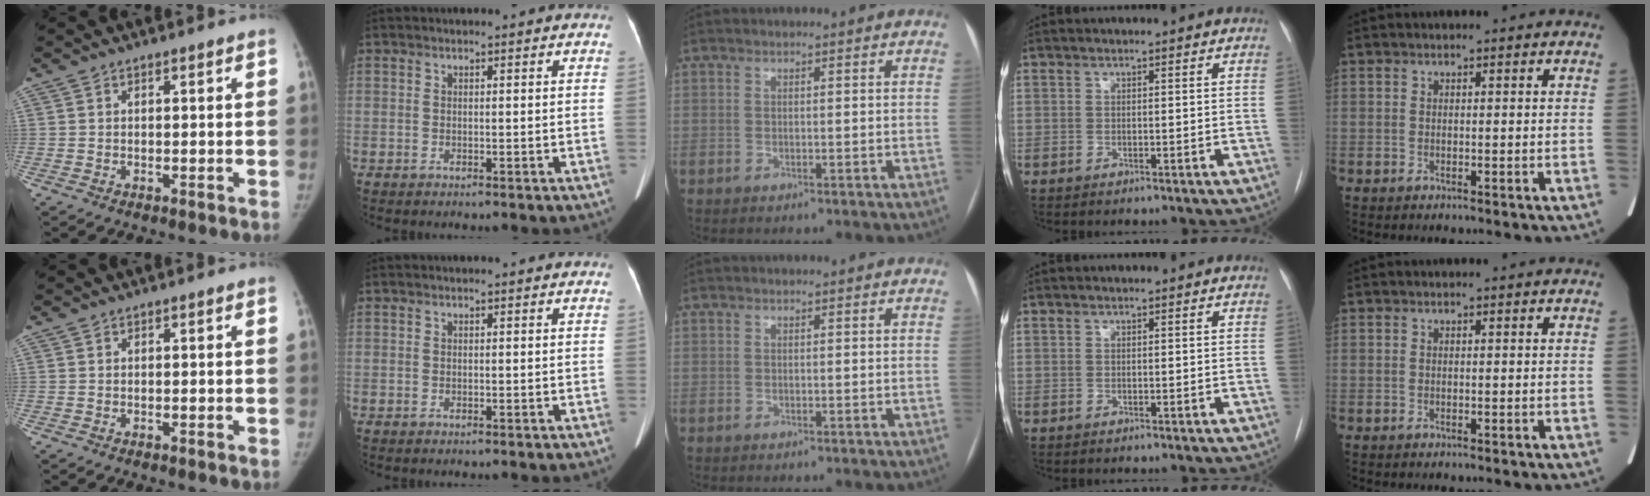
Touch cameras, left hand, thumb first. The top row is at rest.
{}